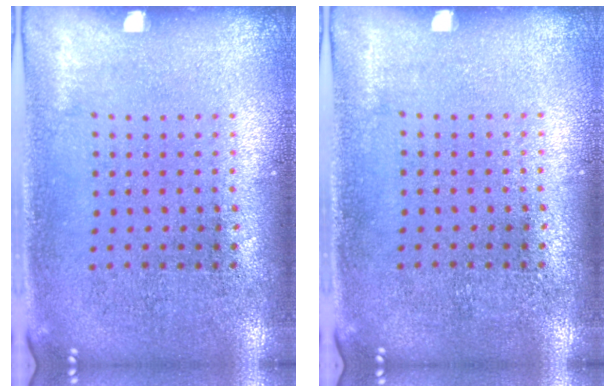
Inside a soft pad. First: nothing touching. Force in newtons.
{"total": 0.0}